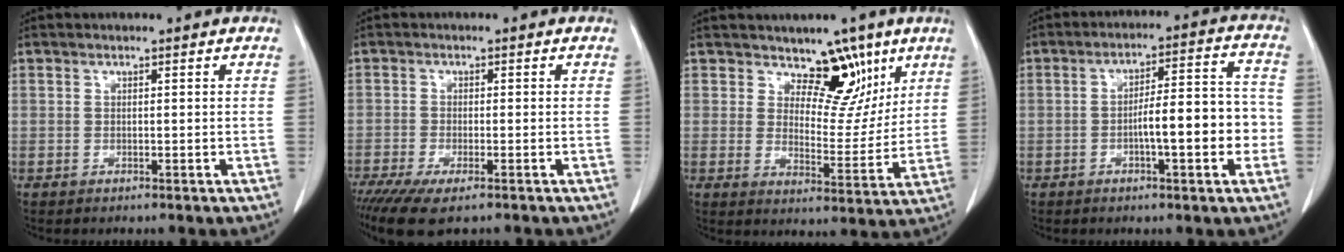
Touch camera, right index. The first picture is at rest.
{"total": 8.4, "force": [-6.1, 1.9, 5.5], "torque": [-0.090, -0.020, -0.097]}
{"total": 8.1, "force": [5.6, 4.4, 4.0], "torque": [-0.038, -0.011, 0.089]}
{"total": 10.2, "force": [-2.4, 2.0, 9.7], "torque": [-0.149, 0.027, -0.034]}